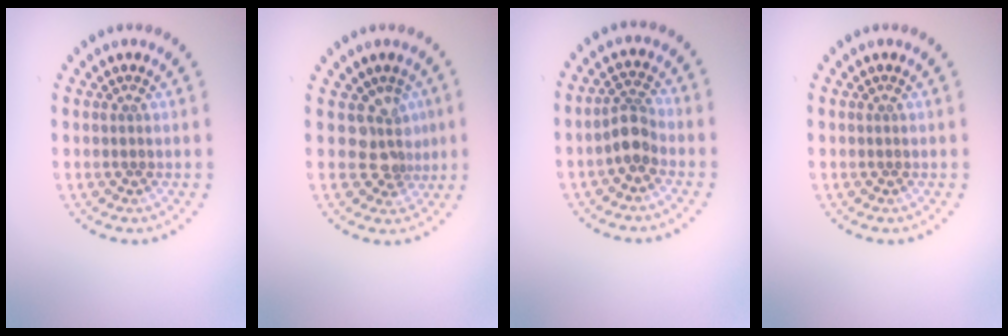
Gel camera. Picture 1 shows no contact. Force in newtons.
{"total": 2.6, "press": 1.9, "slide": 1.8}
{"total": 2.5, "press": 2.0, "slide": 1.5}
{"total": 0.0}